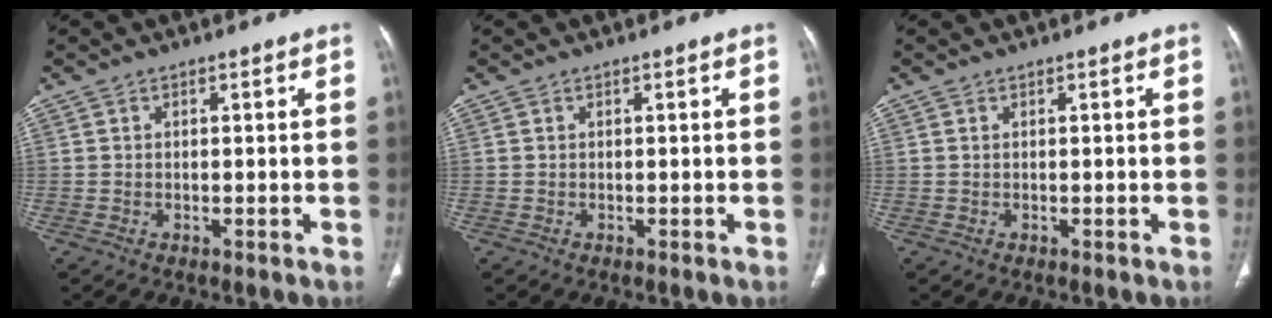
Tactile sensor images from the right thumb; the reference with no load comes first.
{"total": 0.0}
{"total": 0.0}